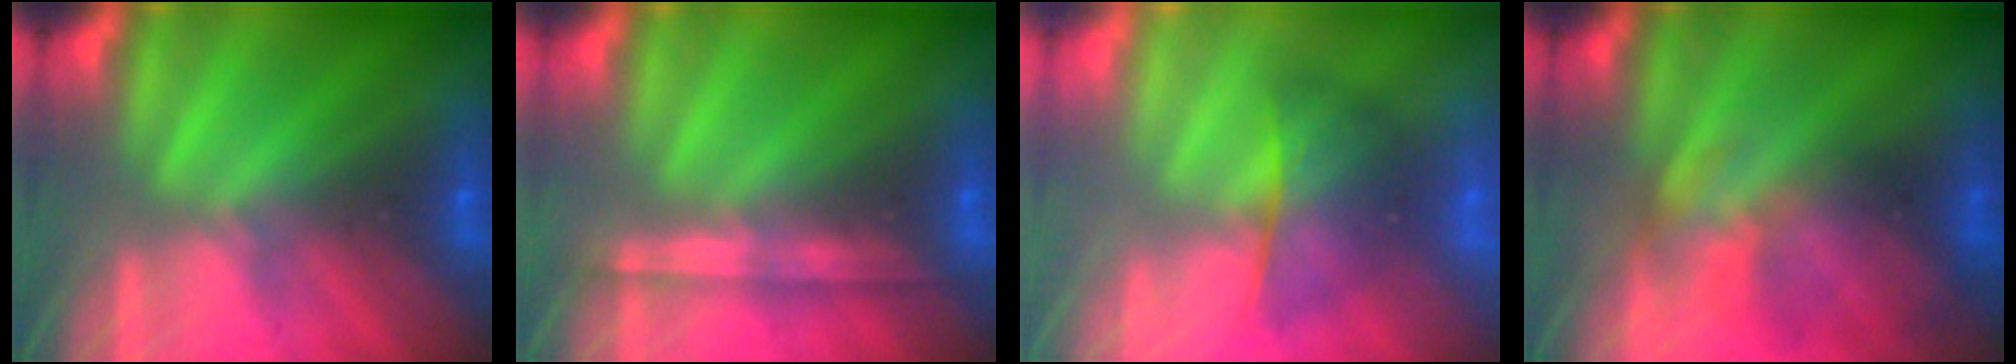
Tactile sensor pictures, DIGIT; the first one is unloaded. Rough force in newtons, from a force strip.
{"total": 1.1}
{"total": 2.2}
{"total": 4.2}